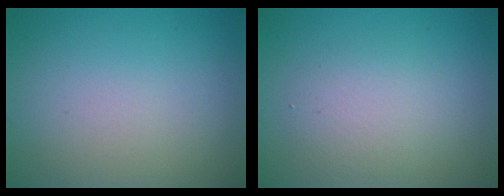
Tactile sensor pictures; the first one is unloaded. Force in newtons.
{"total": 2.6, "press": 2.6, "slide": 0.1}